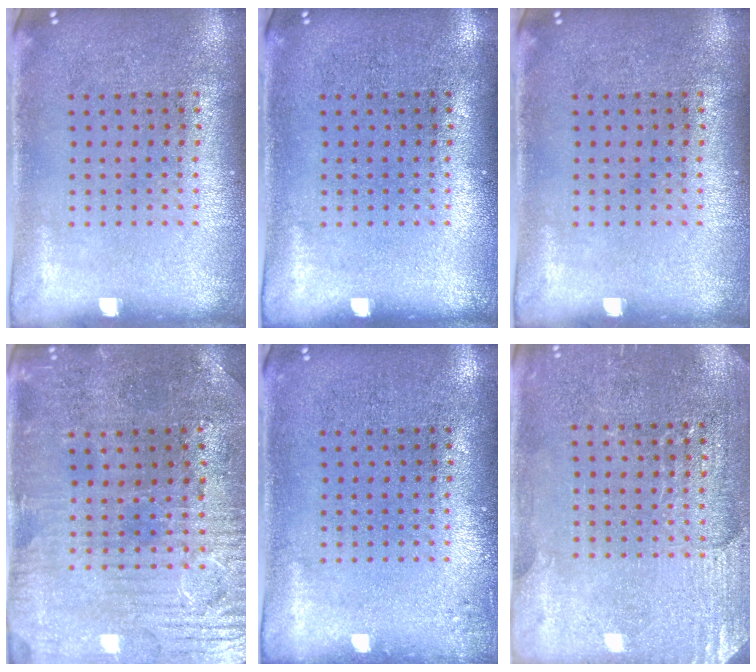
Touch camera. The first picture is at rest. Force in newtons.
{"total": 0.0}
{"total": 0.0}
{"total": 1.5, "press": 1.3, "slide": 0.6}
{"total": 0.8, "press": 0.8, "slide": 0.2}
{"total": 2.9, "press": 2.8, "slide": 0.6}